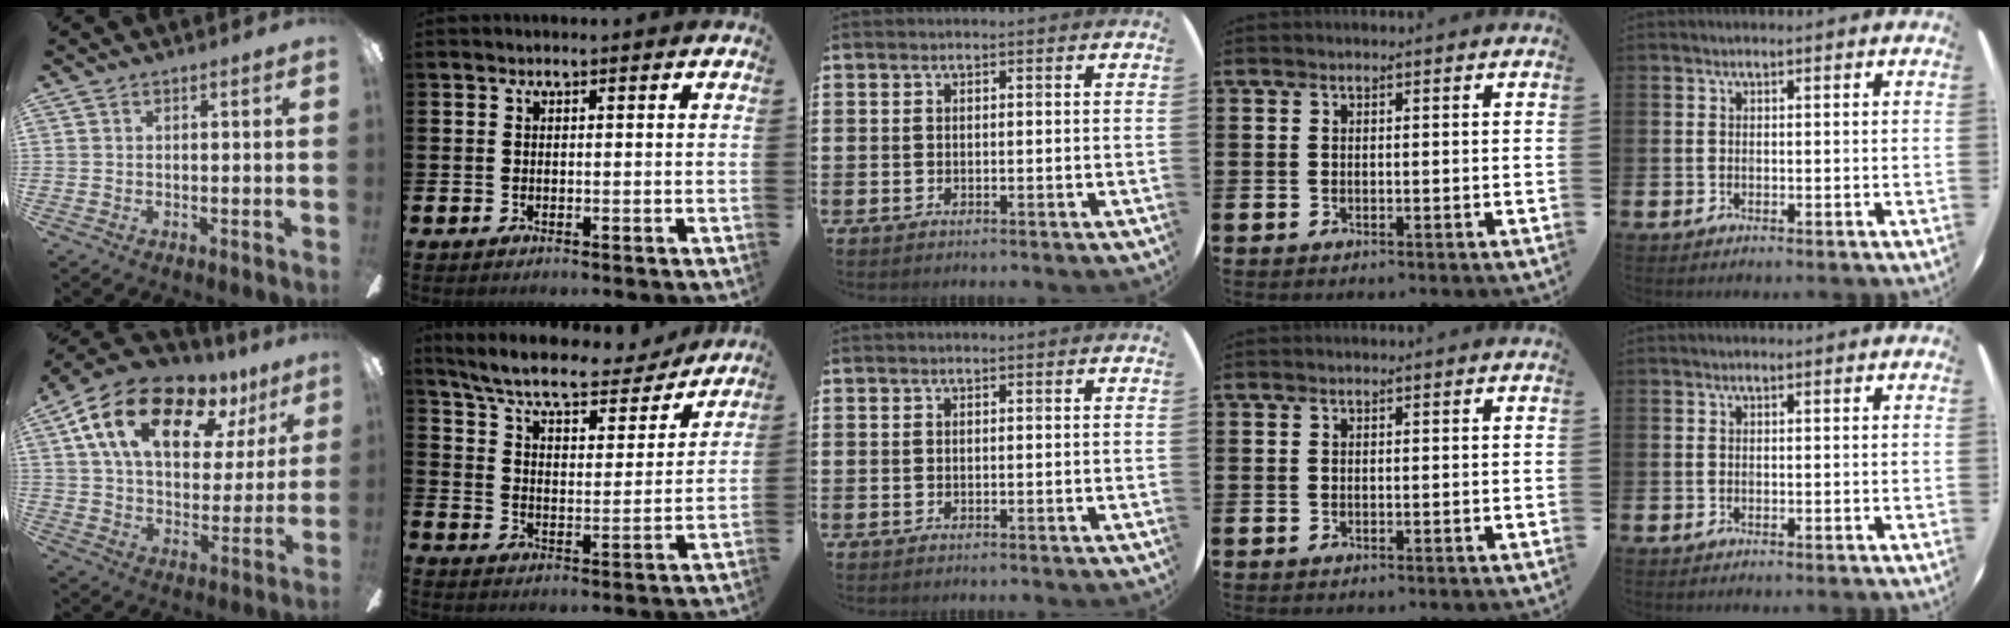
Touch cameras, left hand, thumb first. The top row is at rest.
{"thumb": {"total": 20.2, "force": [11.4, 10.8, 12.7], "torque": [-0.224, -0.046, 0.198]}, "index": {"total": 8.2, "force": [7.4, 1.4, 3.1], "torque": [-0.089, -0.050, 0.124]}}